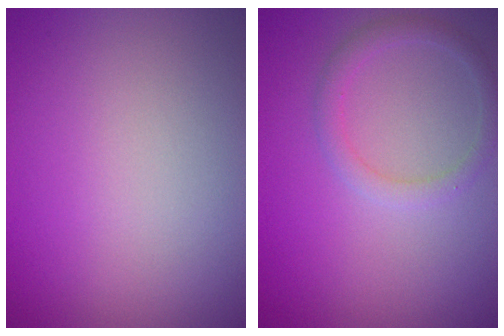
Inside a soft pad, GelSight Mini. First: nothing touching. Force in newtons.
{"total": 1.8, "press": 1.8, "slide": 0.1}